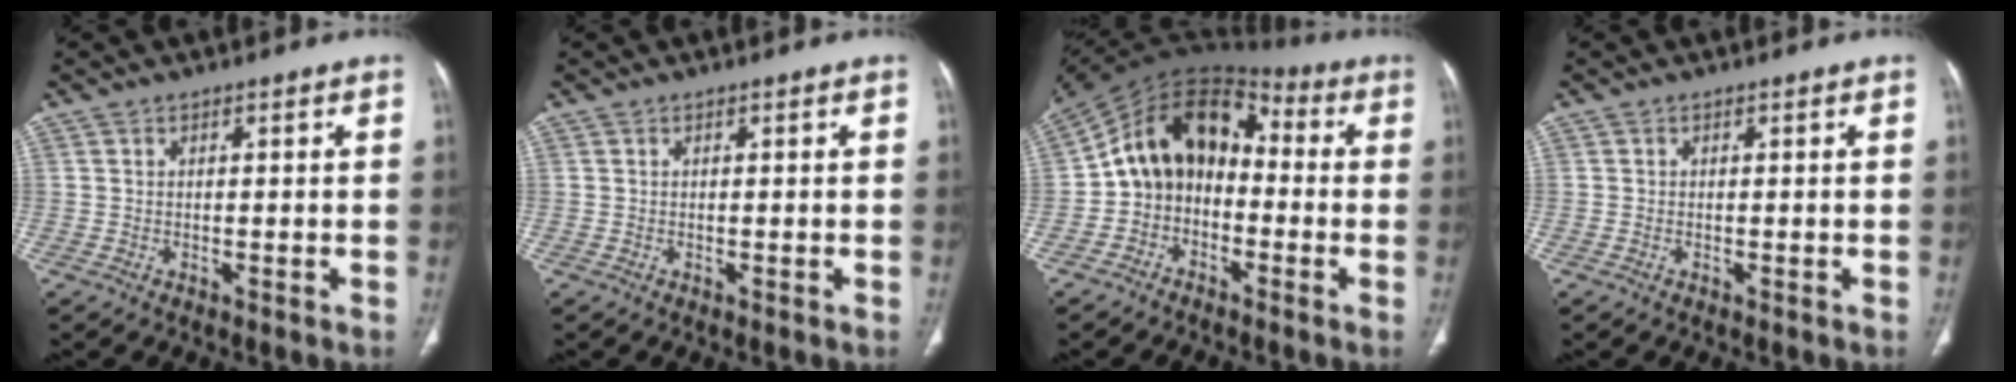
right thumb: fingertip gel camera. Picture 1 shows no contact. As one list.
[{"total": 0.0}, {"total": 13.7, "force": [-1.6, 10.5, 8.5], "torque": [-0.117, 0.064, -0.046]}, {"total": 0.0}]